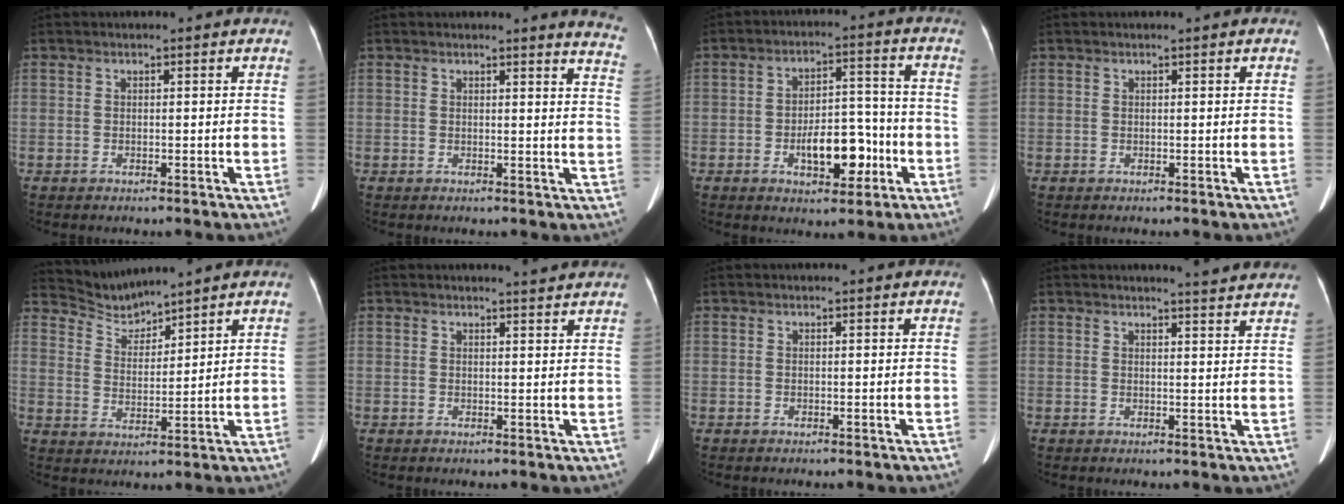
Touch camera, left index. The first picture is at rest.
{"total": 6.7, "force": [6.5, -0.3, 1.3], "torque": [-0.006, -0.062, 0.037]}
{"total": 8.9, "force": [-3.5, 4.2, 7.0], "torque": [-0.110, 0.019, -0.054]}
{"total": 0.0}
{"total": 4.8, "force": [4.7, -0.2, -0.5], "torque": [0.004, 0.001, 0.101]}
{"total": 2.5, "force": [2.3, -0.5, 0.5], "torque": [-0.013, -0.008, 0.027]}
{"total": 0.0}
{"total": 5.9, "force": [5.7, -0.4, 1.6], "torque": [-0.024, -0.006, 0.049]}